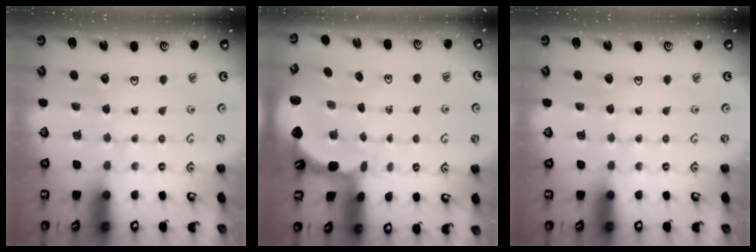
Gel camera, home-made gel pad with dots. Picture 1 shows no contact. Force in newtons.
{"total": 1.5, "press": 1.5, "slide": 0.2}
{"total": 0.0}